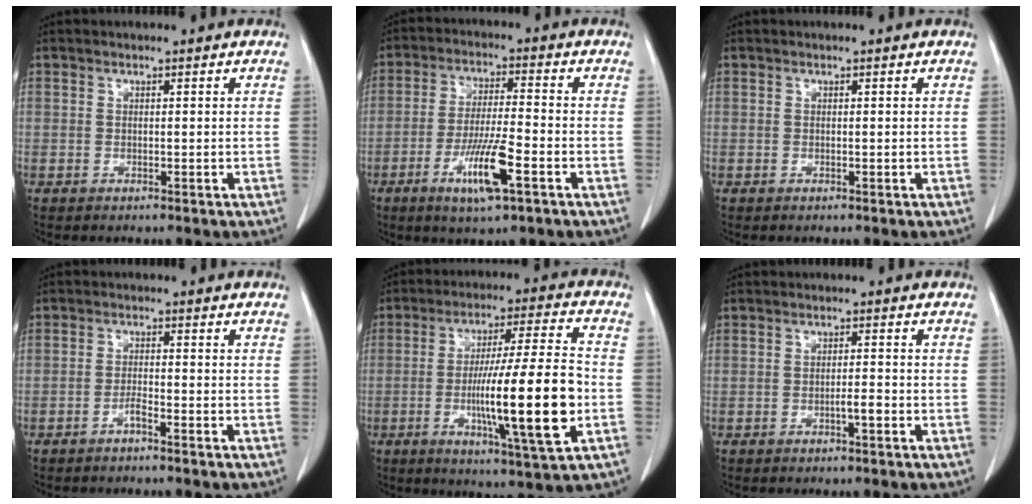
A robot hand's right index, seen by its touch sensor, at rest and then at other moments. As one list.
[{"total": 9.5, "force": [-4.1, 0.8, 8.5], "torque": [-0.158, -0.013, -0.069]}, {"total": 0.0}, {"total": 1.7, "force": [-1.3, -0.1, 1.1], "torque": [-0.021, 0.001, -0.026]}, {"total": 17.0, "force": [-3.5, 0.3, 16.6], "torque": [-0.278, -0.009, -0.056]}, {"total": 1.7, "force": [-0.8, 0.0, 1.4], "torque": [-0.024, 0.001, -0.015]}]